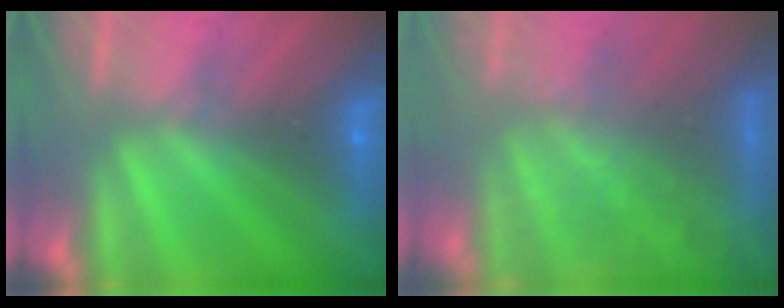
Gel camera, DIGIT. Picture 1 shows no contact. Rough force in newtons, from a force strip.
{"total": 10.7}